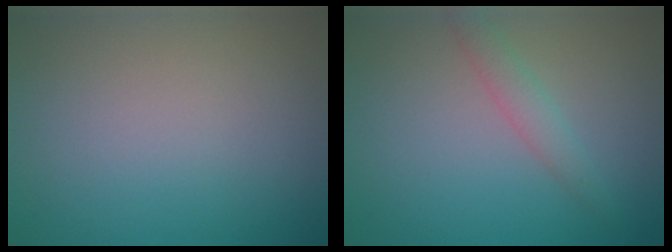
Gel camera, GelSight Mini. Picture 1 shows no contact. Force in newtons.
{"total": 1.9, "press": 1.9, "slide": 0.0}